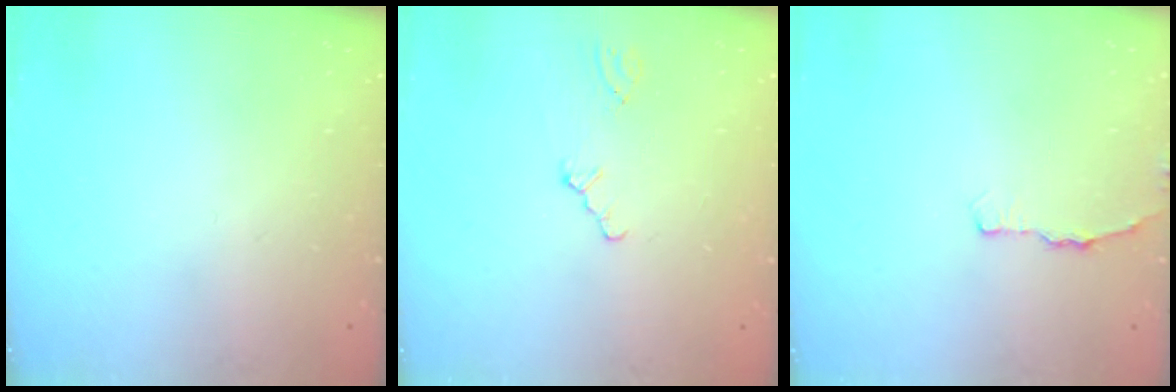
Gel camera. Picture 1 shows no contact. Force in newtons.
{"total": 0.0}
{"total": 3.1, "press": 3.1, "slide": 0.5}